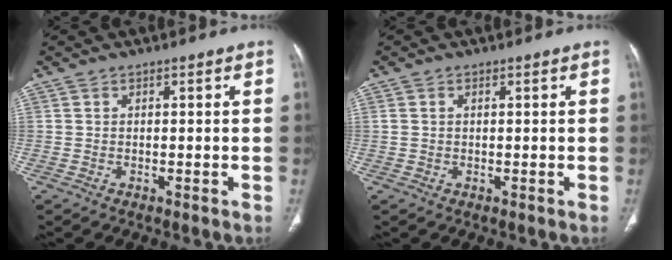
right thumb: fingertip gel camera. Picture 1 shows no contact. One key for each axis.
{"total": 0.9, "fx": 0.1, "fy": 0.6, "fz": 0.6, "tx": -0.018, "ty": 0.009, "tz": 0.008}